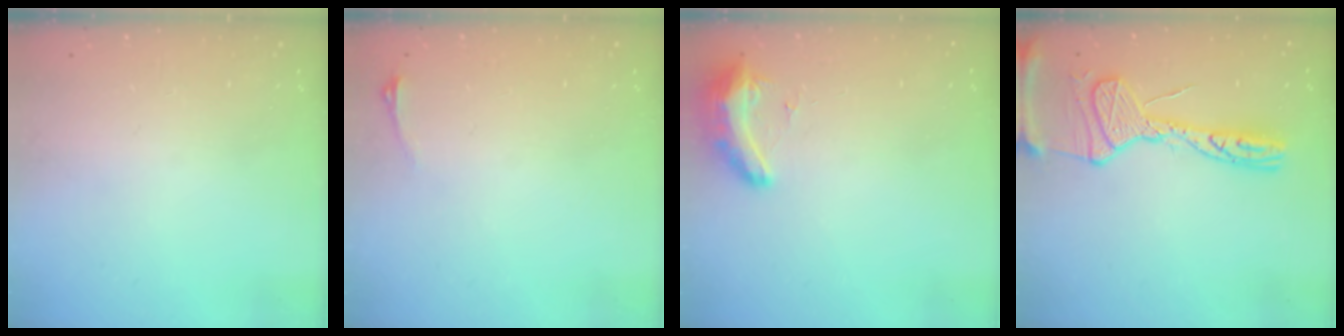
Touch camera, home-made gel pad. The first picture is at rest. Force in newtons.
{"total": 2.9, "press": 2.6, "slide": 1.5}
{"total": 16.9, "press": 11.4, "slide": 12.5}
{"total": 16.8, "press": 16.7, "slide": 1.7}